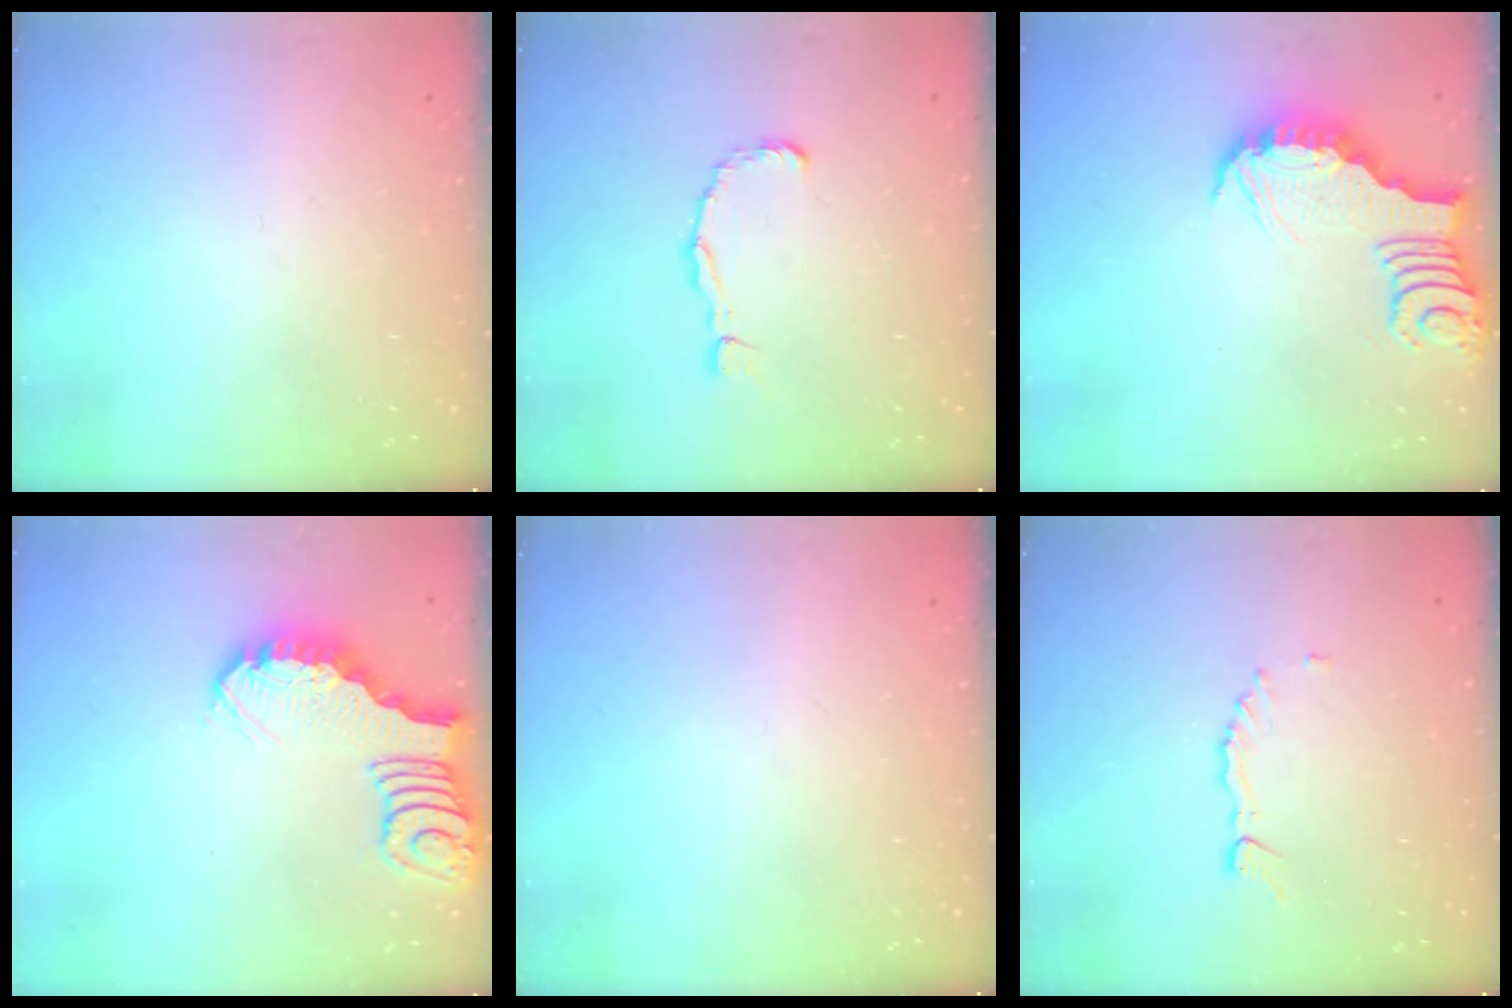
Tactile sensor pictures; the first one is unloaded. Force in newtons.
{"total": 3.2, "press": 3.1, "slide": 0.4}
{"total": 4.1, "press": 4.1, "slide": 0.0}
{"total": 2.9, "press": 2.8, "slide": 0.4}
{"total": 0.0}
{"total": 3.4, "press": 3.4, "slide": 0.4}